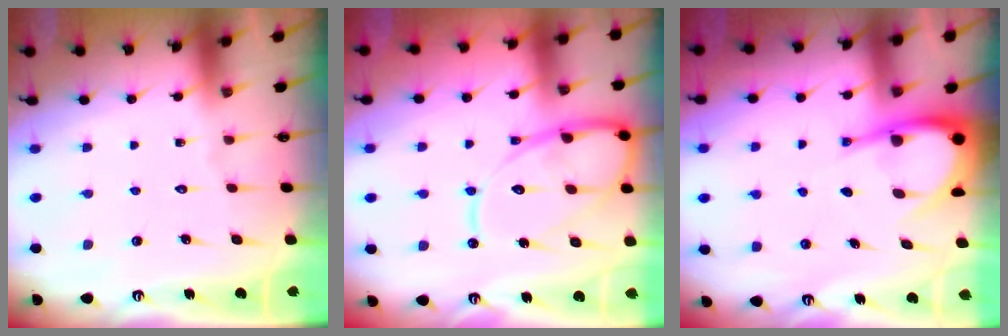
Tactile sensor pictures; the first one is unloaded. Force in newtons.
{"total": 15.4, "press": 15.3, "slide": 1.7}
{"total": 7.7, "press": 7.6, "slide": 0.9}